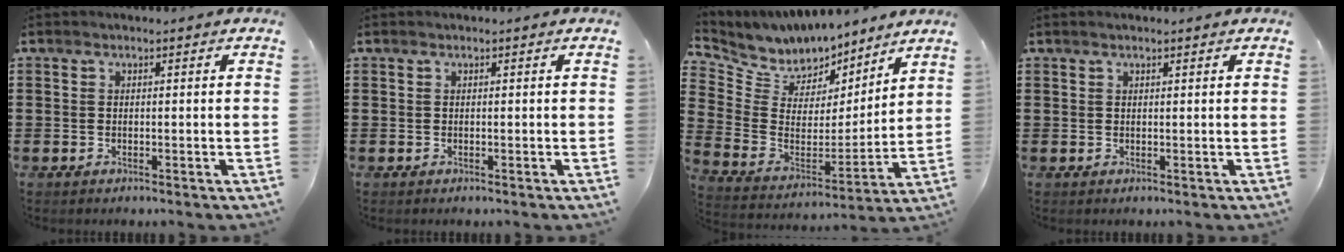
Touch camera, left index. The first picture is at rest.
{"total": 0.0}
{"total": 7.9, "force": [7.2, 3.2, 0.2], "torque": [-0.059, -0.054, 0.132]}
{"total": 0.8, "force": [0.5, 0.0, 0.6], "torque": [-0.012, -0.001, 0.010]}